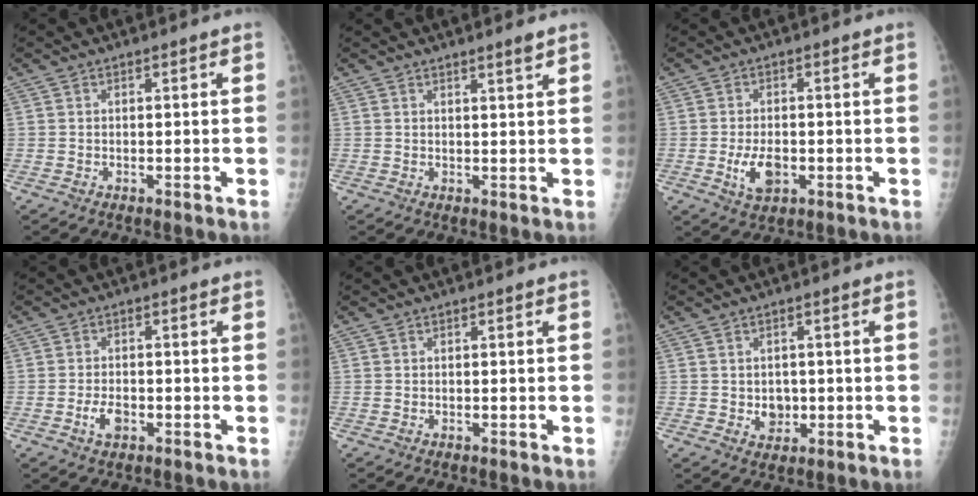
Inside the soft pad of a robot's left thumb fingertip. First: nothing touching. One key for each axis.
{"total": 1.8, "fx": 1.4, "fy": -0.2, "fz": 1.0, "tx": -0.012, "ty": -0.013, "tz": 0.023}
{"total": 5.4, "fx": -1.4, "fy": 3.2, "fz": 4.2, "tx": -0.072, "ty": -0.001, "tz": -0.020}
{"total": 3.2, "fx": -1.3, "fy": 1.8, "fz": 2.3, "tx": -0.041, "ty": 0.006, "tz": -0.023}
{"total": 0.0}
{"total": 3.5, "fx": -0.3, "fy": 3.0, "fz": 1.8, "tx": -0.009, "ty": 0.001, "tz": 0.003}